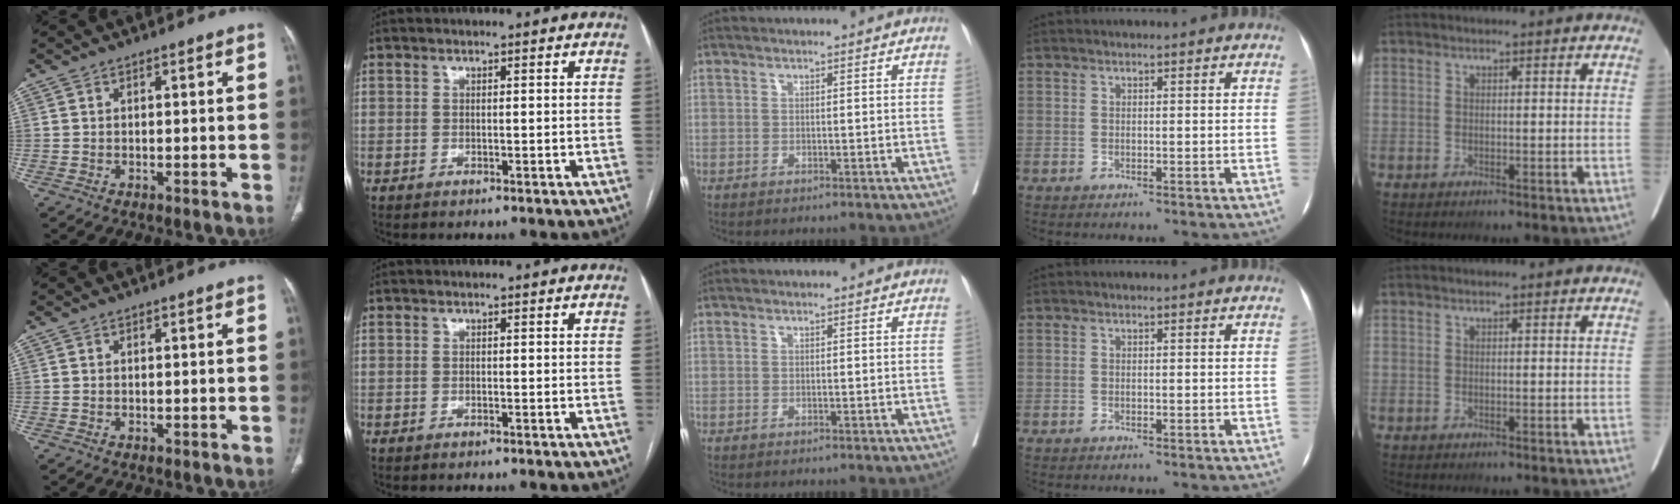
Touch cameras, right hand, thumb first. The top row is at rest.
{}